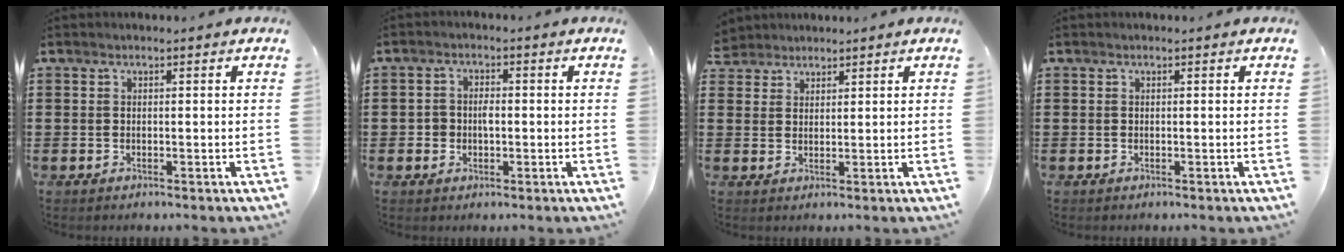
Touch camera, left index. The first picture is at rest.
{"total": 2.1, "force": [-0.4, 1.6, 1.3], "torque": [-0.029, 0.005, -0.011]}
{"total": 2.5, "force": [2.2, 1.1, -0.2], "torque": [-0.007, 0.004, 0.043]}
{"total": 0.0}